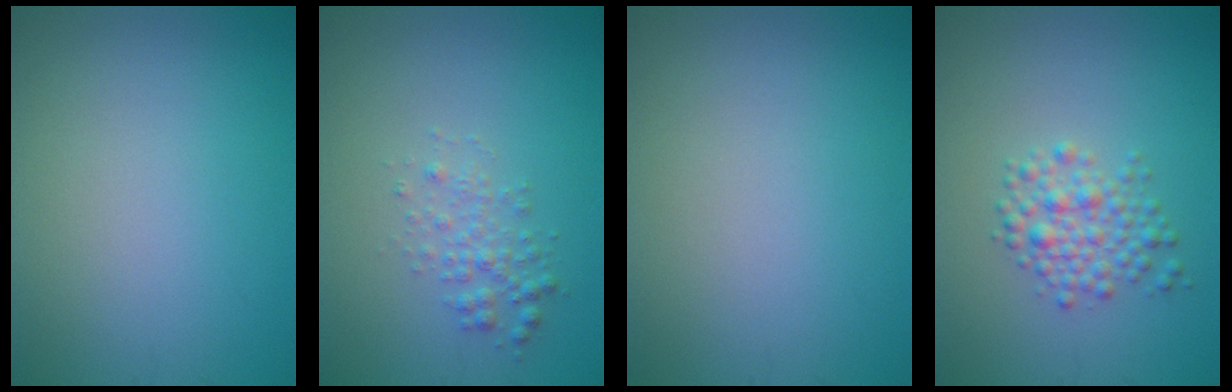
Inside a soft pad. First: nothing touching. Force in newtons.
{"total": 1.8, "press": 1.8, "slide": 0.0}
{"total": 0.0}
{"total": 2.8, "press": 2.8, "slide": 0.1}